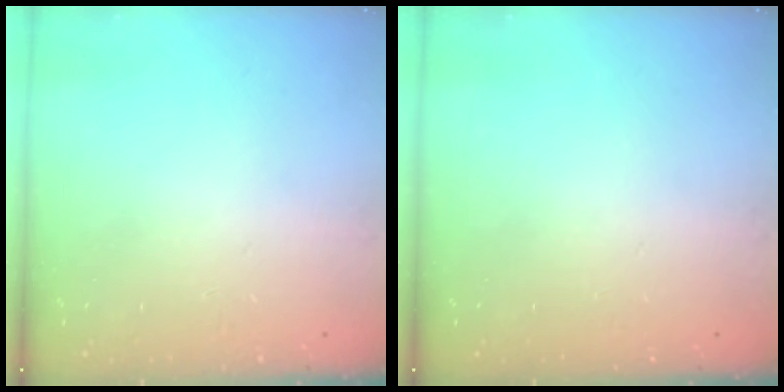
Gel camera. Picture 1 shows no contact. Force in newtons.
{"total": 0.0}